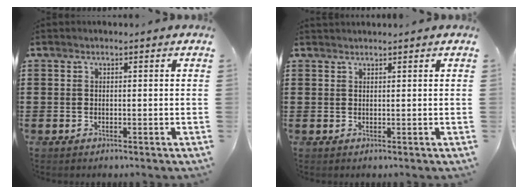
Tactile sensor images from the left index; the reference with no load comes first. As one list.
[{"total": 0.9, "force": [0.9, -0.1, 0.1], "torque": [-0.003, -0.001, 0.018]}]